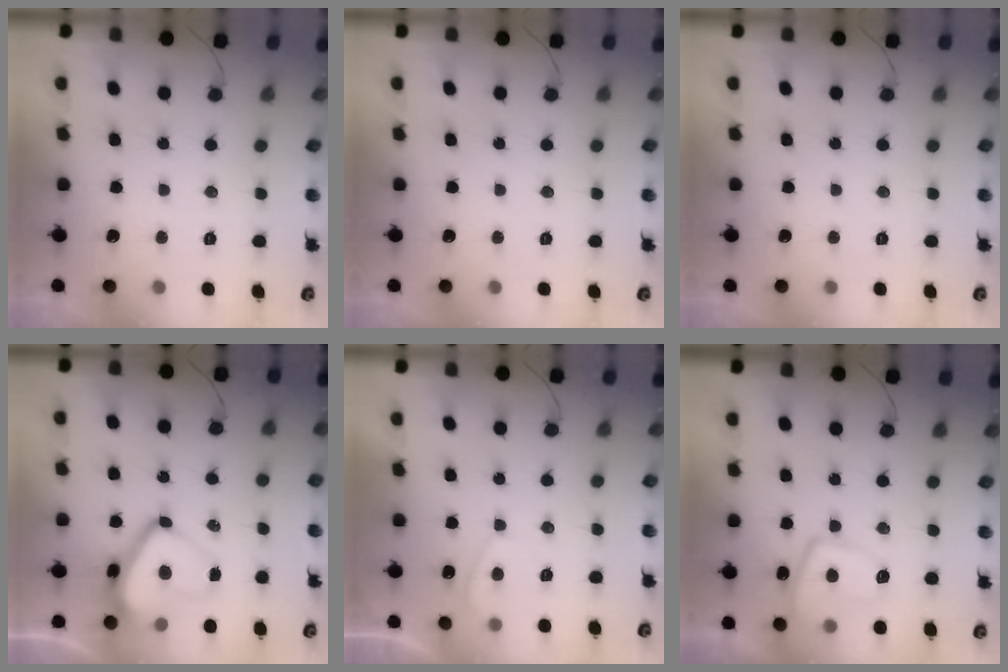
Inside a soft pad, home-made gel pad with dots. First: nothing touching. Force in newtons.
{"total": 0.0}
{"total": 0.0}
{"total": 14.6, "press": 14.5, "slide": 1.8}
{"total": 2.4, "press": 2.3, "slide": 0.7}
{"total": 9.9, "press": 9.8, "slide": 1.2}